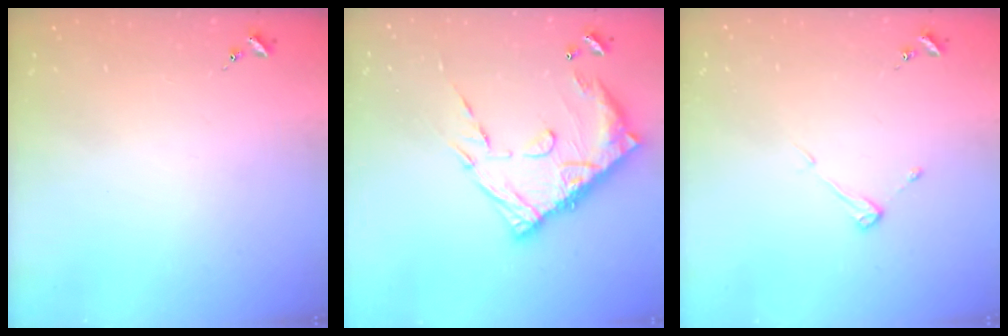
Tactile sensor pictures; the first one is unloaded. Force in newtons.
{"total": 17.5, "press": 17.4, "slide": 2.0}
{"total": 3.8, "press": 3.8, "slide": 0.4}